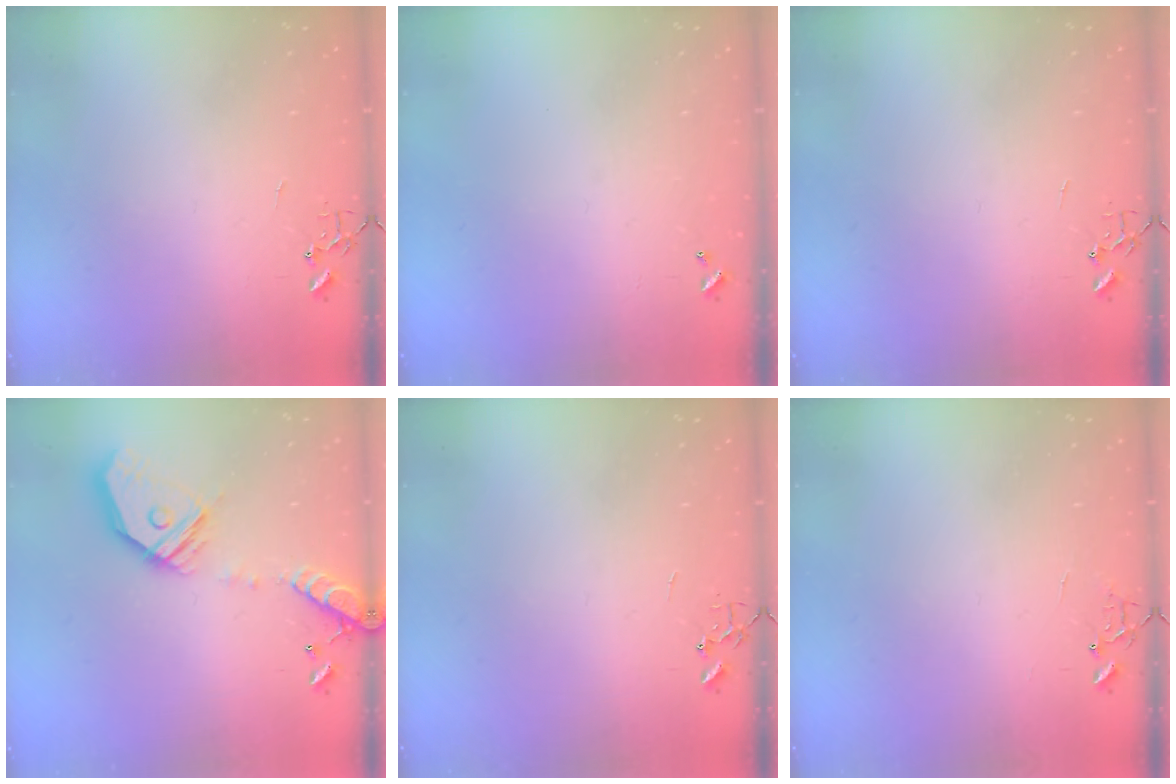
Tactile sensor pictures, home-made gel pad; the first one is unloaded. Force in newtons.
{"total": 0.0}
{"total": 0.0}
{"total": 18.8, "press": 18.6, "slide": 3.0}
{"total": 0.0}
{"total": 6.4, "press": 6.4, "slide": 0.6}